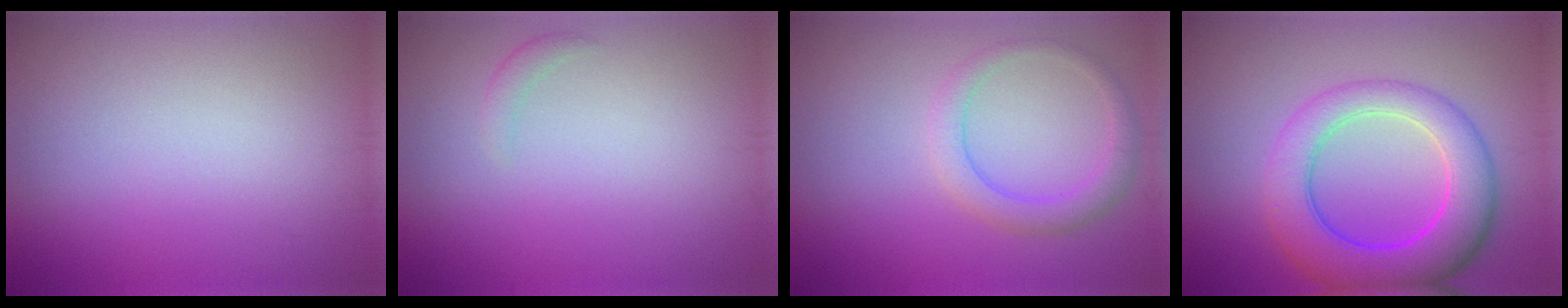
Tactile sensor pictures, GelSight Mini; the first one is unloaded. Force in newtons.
{"total": 0.8, "press": 0.8, "slide": 0.0}
{"total": 2.6, "press": 2.6, "slide": 0.2}
{"total": 7.6, "press": 7.6, "slide": 0.3}